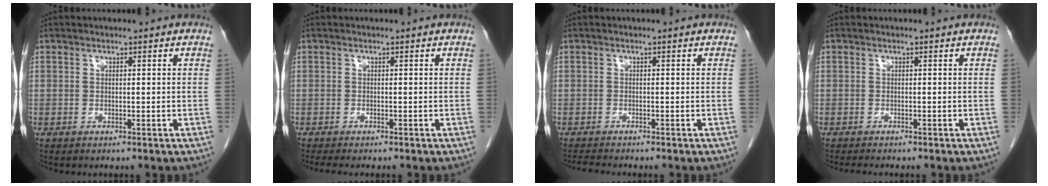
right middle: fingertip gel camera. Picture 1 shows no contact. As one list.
[{"total": 3.2, "force": [-2.7, 0.4, 1.7], "torque": [-0.021, -0.007, -0.037]}, {"total": 2.0, "force": [-1.9, -0.2, 0.6], "torque": [-0.015, -0.008, -0.033]}, {"total": 2.2, "force": [-2.0, 0.3, 1.1], "torque": [-0.017, -0.005, -0.025]}]